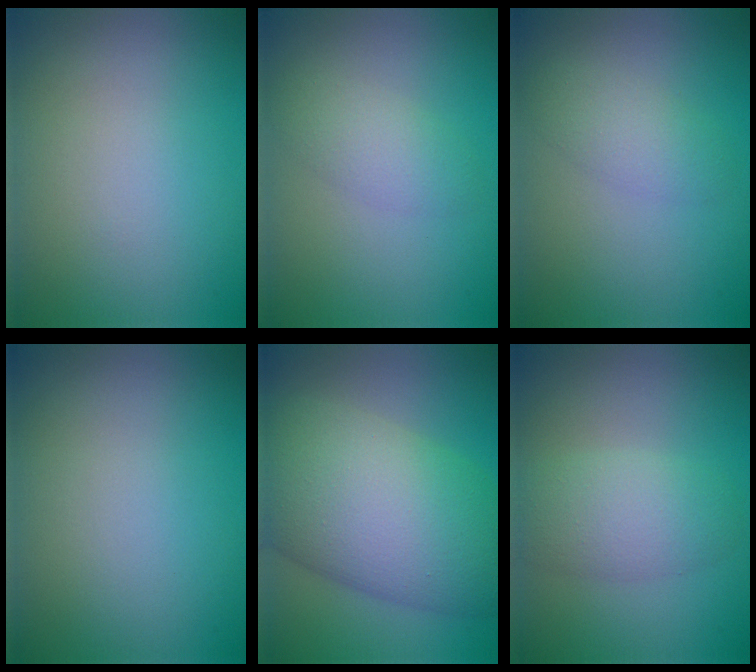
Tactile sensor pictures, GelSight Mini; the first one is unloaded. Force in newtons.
{"total": 2.5, "press": 2.5, "slide": 0.0}
{"total": 2.3, "press": 2.3, "slide": 0.1}
{"total": 0.0}
{"total": 12.5, "press": 12.5, "slide": 0.2}
{"total": 3.7, "press": 3.7, "slide": 0.1}